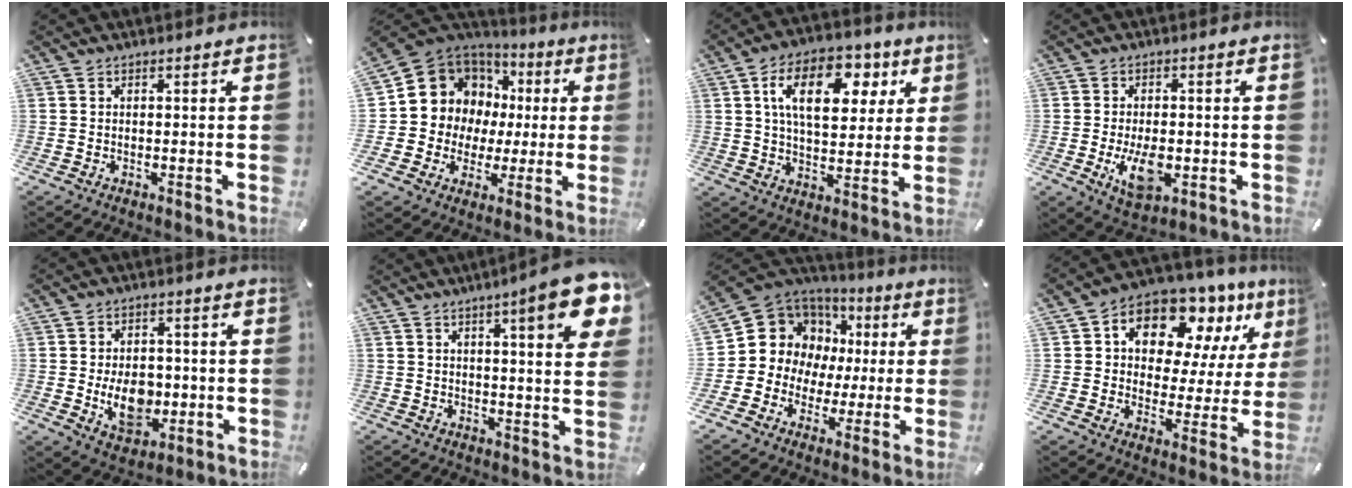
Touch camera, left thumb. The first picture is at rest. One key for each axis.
{"total": 10.7, "fx": 2.5, "fy": 10.3, "fz": 1.3, "tx": -0.039, "ty": -0.041, "tz": 0.061}
{"total": 15.5, "fx": 5.8, "fy": 9.5, "fz": 10.7, "tx": -0.162, "ty": -0.006, "tz": 0.099}
{"total": 8.4, "fx": -2.0, "fy": 4.4, "fz": 6.8, "tx": -0.136, "ty": -0.011, "tz": -0.036}
{"total": 9.8, "fx": -1.3, "fy": 7.0, "fz": 6.8, "tx": -0.112, "ty": -0.004, "tz": -0.021}
{"total": 12.9, "fx": 6.4, "fy": 1.9, "fz": 11.0, "tx": -0.161, "ty": -0.033, "tz": 0.099}
{"total": 11.3, "fx": 2.0, "fy": 11.0, "fz": 2.1, "tx": -0.054, "ty": -0.035, "tz": 0.052}
{"total": 13.2, "fx": 9.0, "fy": 7.9, "fz": 5.6, "tx": -0.096, "ty": -0.075, "tz": 0.162}